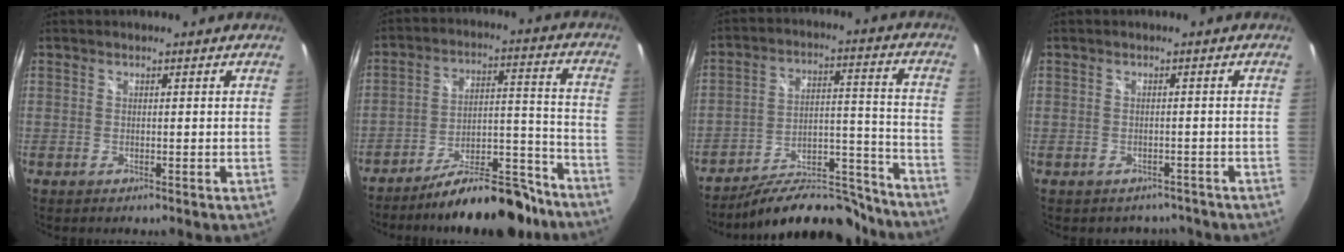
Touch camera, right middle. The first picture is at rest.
{"total": 16.4, "force": [-13.8, 4.5, 7.5], "torque": [-0.110, 0.027, -0.195]}
{"total": 18.3, "force": [-16.7, 4.9, 5.6], "torque": [-0.077, 0.036, -0.233]}
{"total": 4.3, "force": [-3.3, 2.5, 0.7], "torque": [-0.007, 0.005, -0.036]}